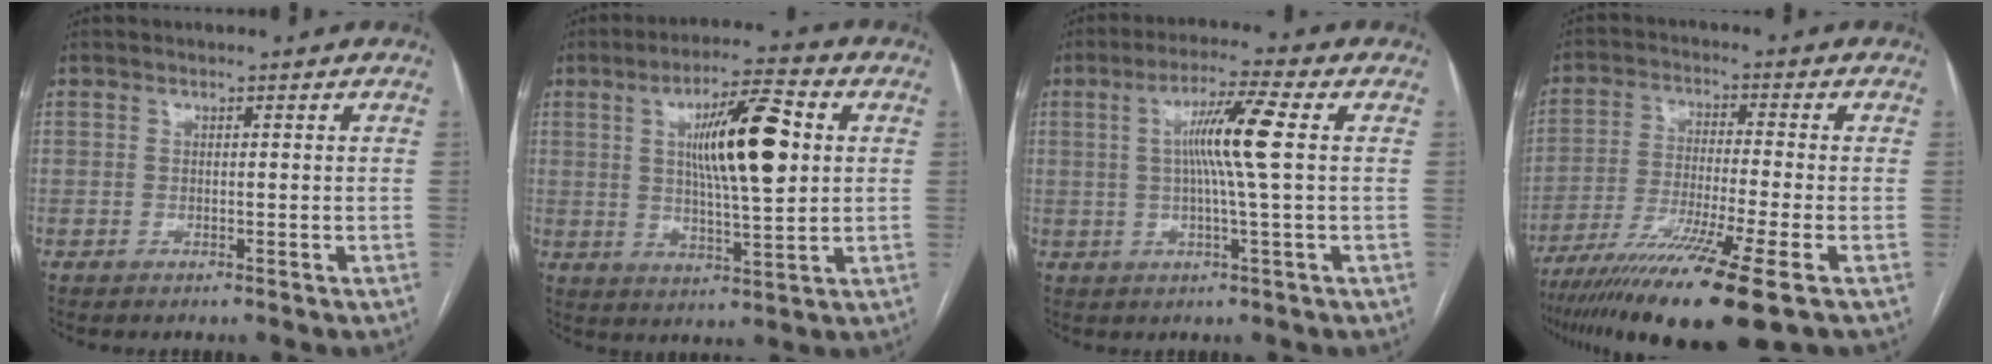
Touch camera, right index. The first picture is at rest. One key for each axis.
{"total": 13.0, "fx": 2.8, "fy": 2.2, "fz": 12.5, "tx": -0.212, "ty": 0.010, "tz": 0.046}
{"total": 8.5, "fx": 1.1, "fy": -0.9, "fz": 8.4, "tx": -0.151, "ty": 0.005, "tz": 0.019}
{"total": 15.3, "fx": -9.9, "fy": -0.8, "fz": 11.6, "tx": -0.209, "ty": -0.044, "tz": -0.170}